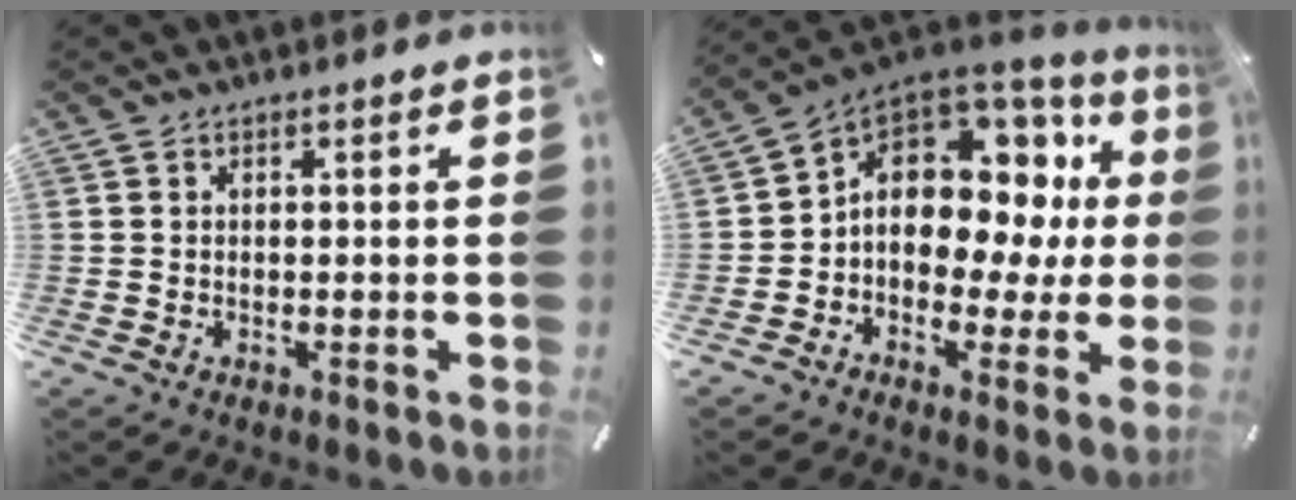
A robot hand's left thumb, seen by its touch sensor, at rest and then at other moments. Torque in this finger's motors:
{"motor_torque": [2.07, 2.94, 1.90, 0.16, 0.21]}